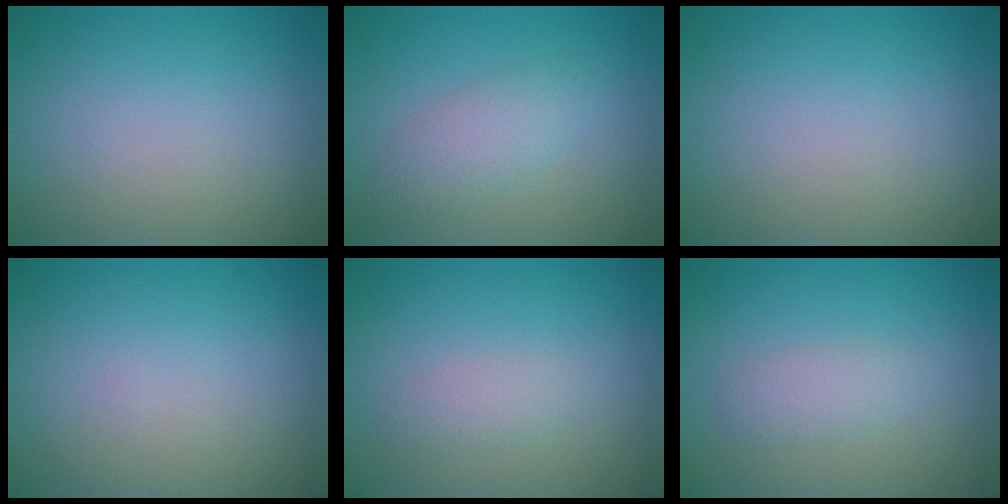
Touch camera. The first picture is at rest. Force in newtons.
{"total": 2.8, "press": 2.8, "slide": 0.1}
{"total": 0.0}
{"total": 0.0}
{"total": 1.4, "press": 1.4, "slide": 0.1}
{"total": 1.7, "press": 1.7, "slide": 0.1}